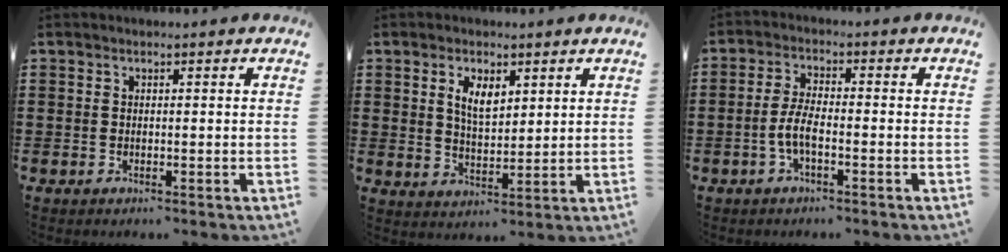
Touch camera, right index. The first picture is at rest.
{"total": 4.3, "force": [1.9, 2.1, 3.2], "torque": [-0.062, 0.006, 0.032]}
{"total": 4.2, "force": [-1.7, 1.2, 3.7], "torque": [-0.092, -0.004, -0.039]}